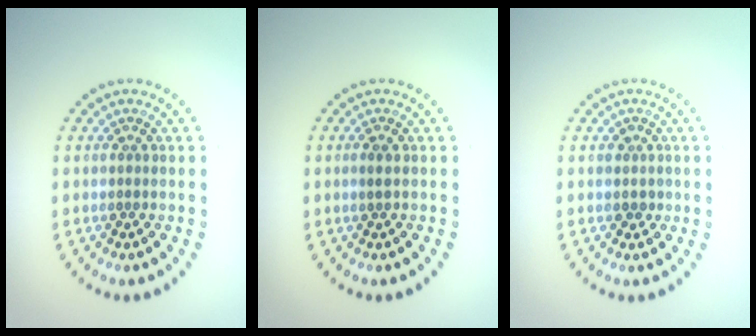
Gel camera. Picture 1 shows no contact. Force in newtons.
{"total": 0.7, "press": 0.6, "slide": 0.3}
{"total": 1.1, "press": 0.9, "slide": 0.6}